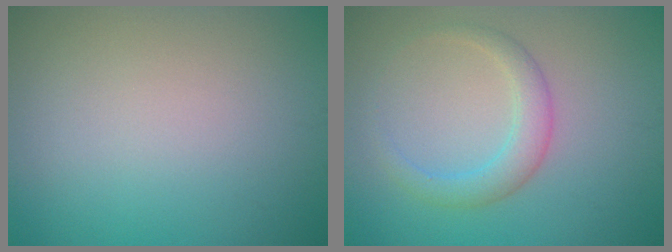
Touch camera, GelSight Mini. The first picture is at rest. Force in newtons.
{"total": 2.7, "press": 2.7, "slide": 0.1}